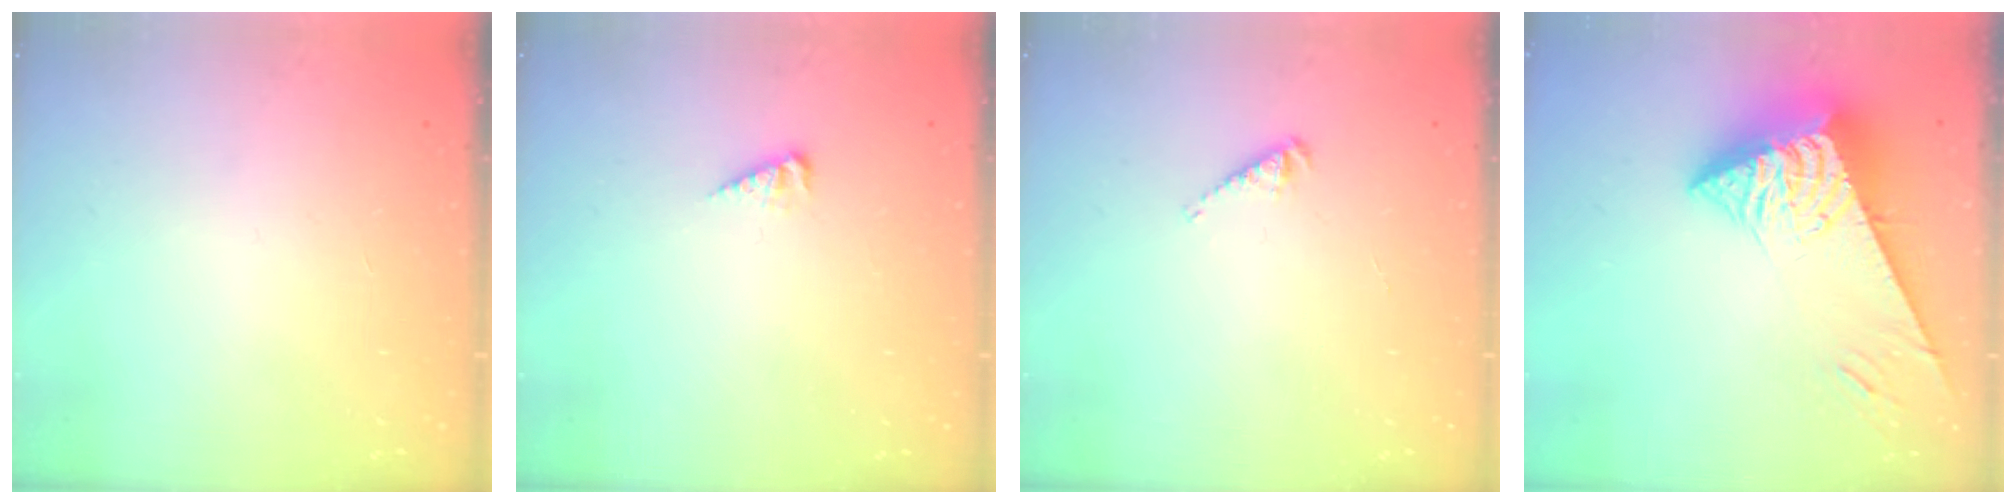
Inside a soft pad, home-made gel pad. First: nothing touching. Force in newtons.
{"total": 4.0, "press": 4.0, "slide": 0.4}
{"total": 2.7, "press": 2.7, "slide": 0.3}
{"total": 9.8, "press": 9.7, "slide": 1.1}